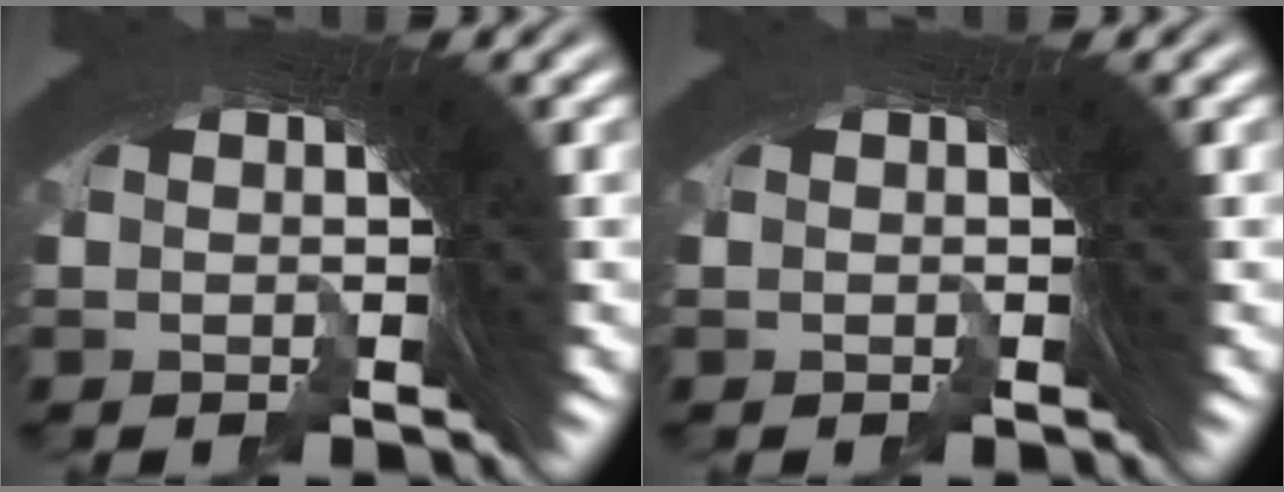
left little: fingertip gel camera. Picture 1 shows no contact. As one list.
[{"total": 0.0}]